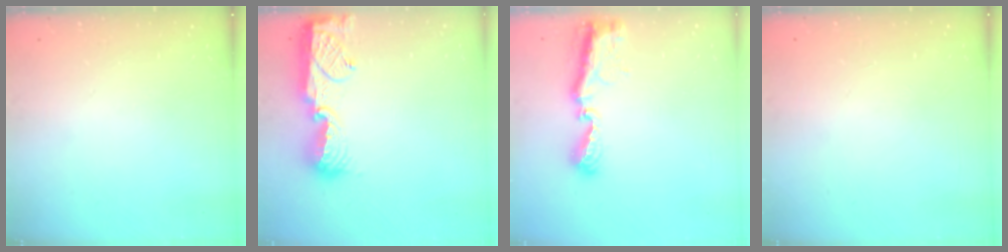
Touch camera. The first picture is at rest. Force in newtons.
{"total": 11.0, "press": 11.0, "slide": 0.6}
{"total": 9.9, "press": 9.9, "slide": 0.7}
{"total": 0.9, "press": 0.9, "slide": 0.0}